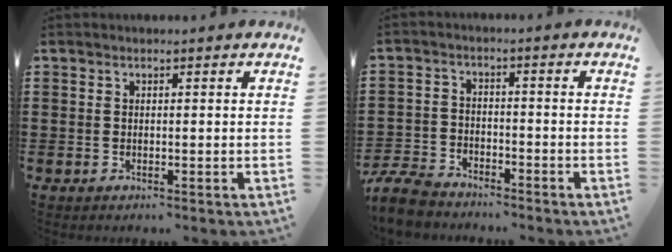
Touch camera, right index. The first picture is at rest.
{"total": 6.0, "force": [-5.5, 1.5, 1.6], "torque": [-0.056, 0.001, -0.115]}